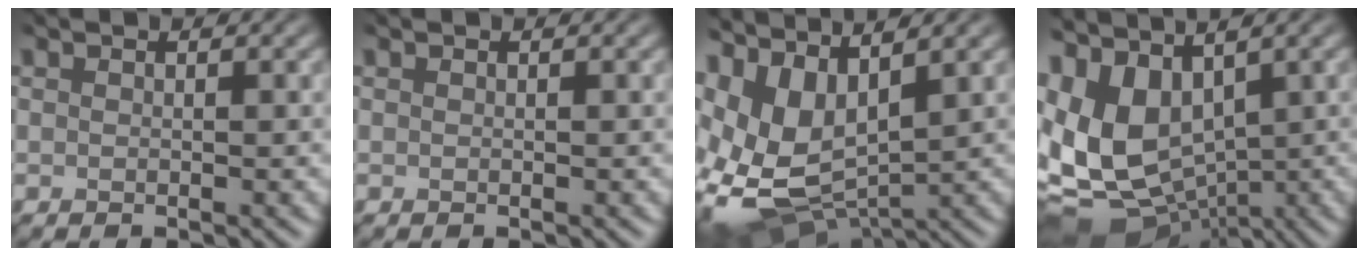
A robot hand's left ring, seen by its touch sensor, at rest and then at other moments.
{"total": 0.0}
{"total": 11.5, "force": [0.9, 7.0, 9.1], "torque": [-0.181, -0.001, 0.038]}
{"total": 10.7, "force": [-0.7, 7.3, 7.8], "torque": [-0.179, -0.014, -0.005]}